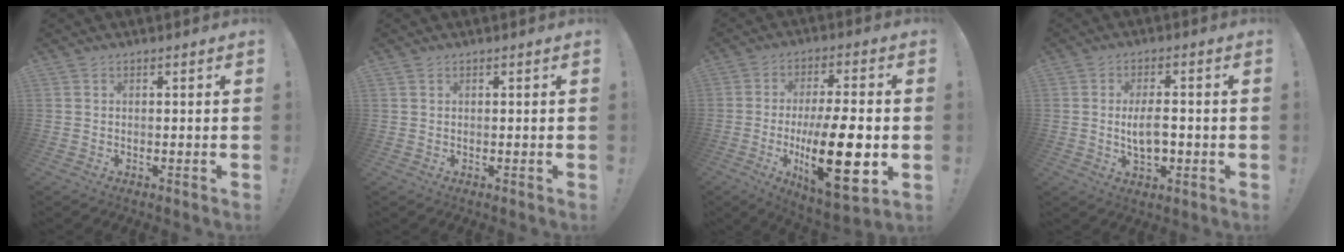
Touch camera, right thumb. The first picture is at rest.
{"total": 0.0}
{"total": 22.3, "force": [-4.2, 7.6, 20.5], "torque": [-0.336, 0.001, -0.059]}
{"total": 7.4, "force": [-0.8, 3.5, 6.4], "torque": [-0.108, 0.000, -0.017]}